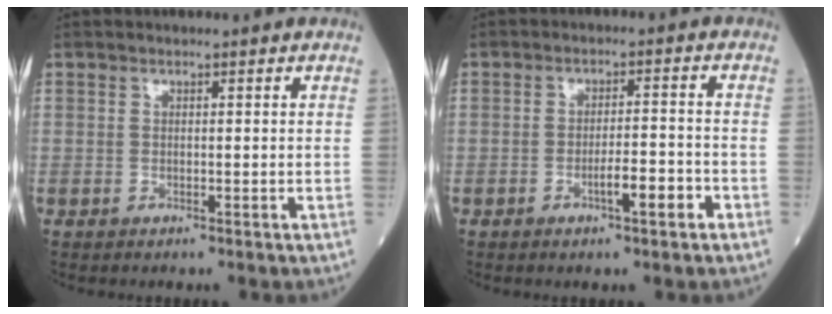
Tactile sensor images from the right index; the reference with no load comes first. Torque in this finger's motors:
{"motor_torque": [0.26, -0.02, 0.21, 0.07]}